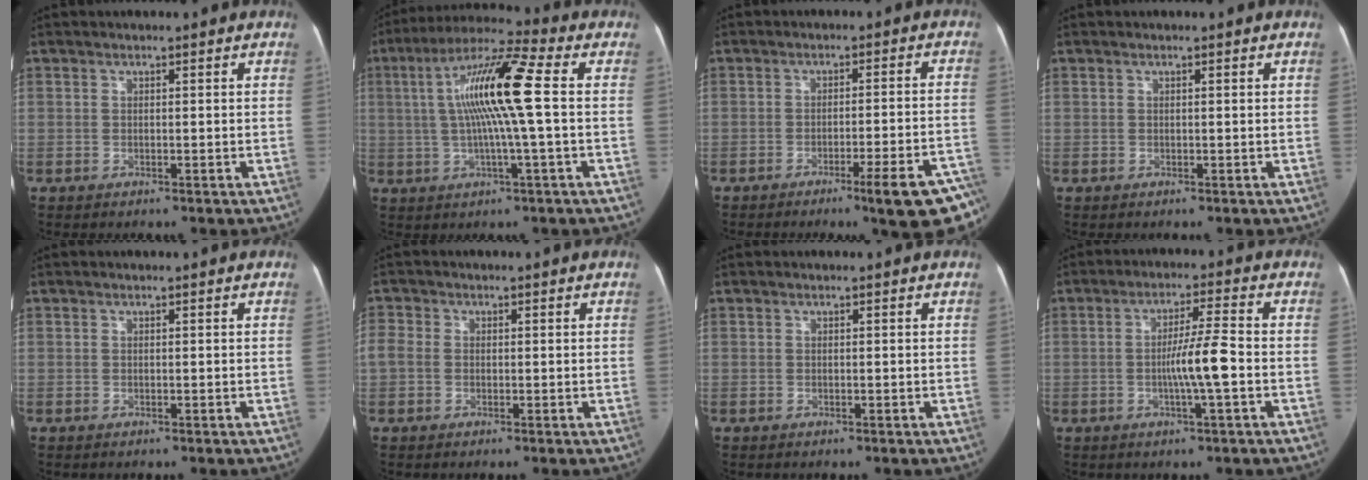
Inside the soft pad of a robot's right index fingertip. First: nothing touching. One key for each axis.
{"total": 13.0, "fx": 1.1, "fy": 0.0, "fz": 13.0, "tx": -0.243, "ty": 0.019, "tz": 0.011}
{"total": 11.8, "fx": -8.0, "fy": -0.1, "fz": 8.7, "tx": -0.056, "ty": 0.019, "tz": -0.105}
{"total": 0.0}
{"total": 0.0}
{"total": 2.5, "fx": -0.1, "fy": 2.1, "fz": 1.3, "tx": -0.038, "ty": 0.014, "tz": -0.002}
{"total": 0.0}
{"total": 6.5, "fx": -1.4, "fy": -0.6, "fz": 6.3, "tx": -0.115, "ty": 0.001, "tz": -0.028}